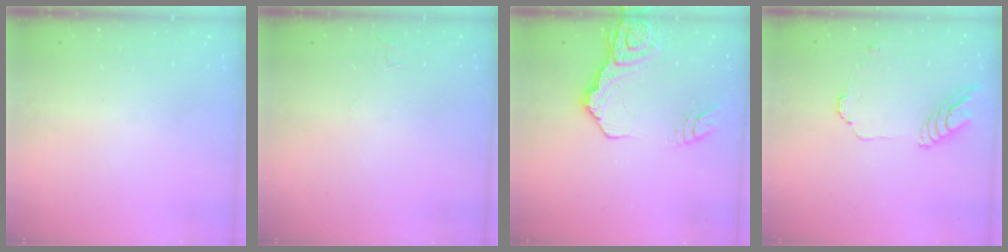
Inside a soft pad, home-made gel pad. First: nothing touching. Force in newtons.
{"total": 3.0, "press": 3.0, "slide": 0.2}
{"total": 14.3, "press": 14.2, "slide": 1.7}
{"total": 9.6, "press": 9.6, "slide": 0.3}